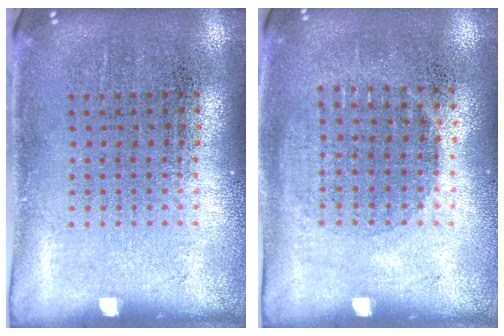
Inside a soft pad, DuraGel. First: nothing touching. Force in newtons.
{"total": 1.0, "press": 0.9, "slide": 0.5}